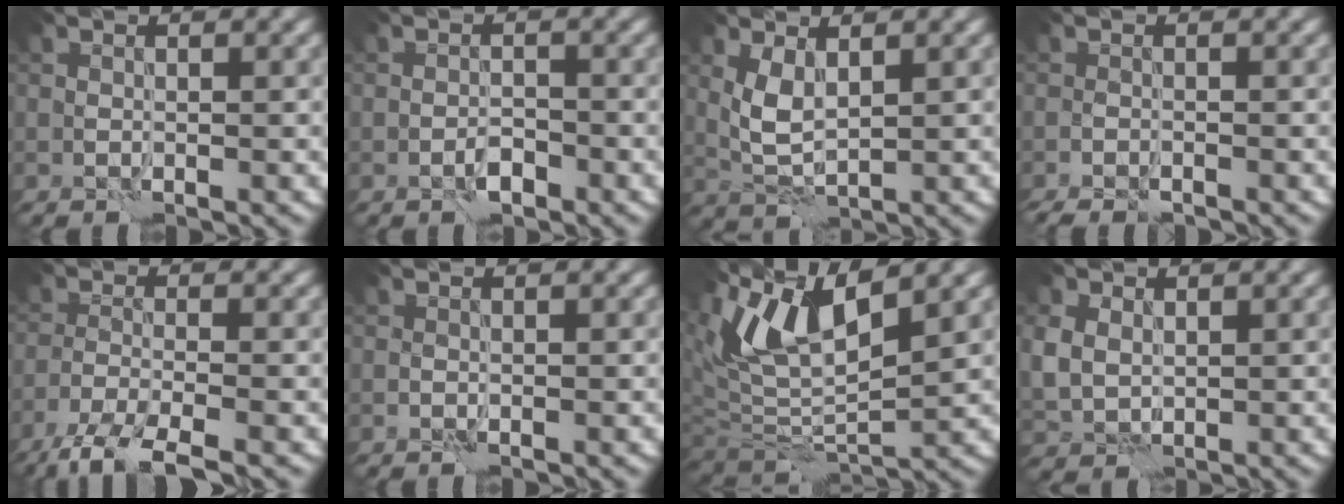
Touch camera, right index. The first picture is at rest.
{"total": 1.4, "force": [-0.9, 0.6, 0.8], "torque": [-0.011, 0.004, -0.017]}
{"total": 2.8, "force": [1.2, 1.3, 2.2], "torque": [-0.055, -0.002, 0.028]}
{"total": 2.2, "force": [-2.0, 0.6, 0.8], "torque": [-0.021, -0.002, -0.034]}
{"total": 5.2, "force": [-4.1, 1.0, 3.1], "torque": [-0.055, -0.010, -0.082]}
{"total": 0.0}
{"total": 8.5, "force": [5.3, 2.8, 6.0], "torque": [-0.122, 0.000, 0.097]}
{"total": 3.2, "force": [1.0, 2.7, 1.6], "torque": [-0.046, -0.003, 0.023]}